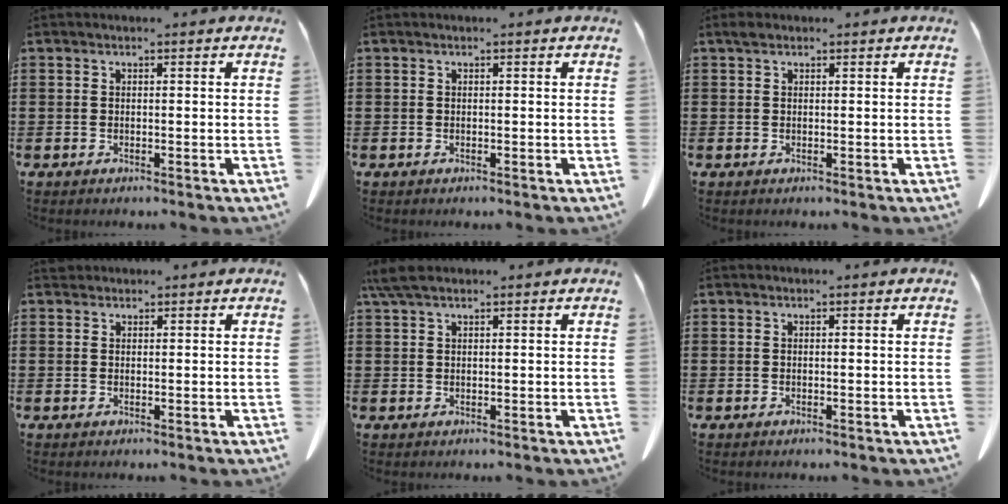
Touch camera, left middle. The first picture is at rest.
{"total": 0.0}
{"total": 0.8, "force": [0.6, 0.5, 0.4], "torque": [-0.010, 0.002, 0.011]}
{"total": 0.9, "force": [0.8, 0.4, 0.1], "torque": [-0.006, 0.000, 0.016]}
{"total": 3.2, "force": [2.1, 0.8, 2.3], "torque": [-0.058, 0.000, 0.038]}
{"total": 0.0}